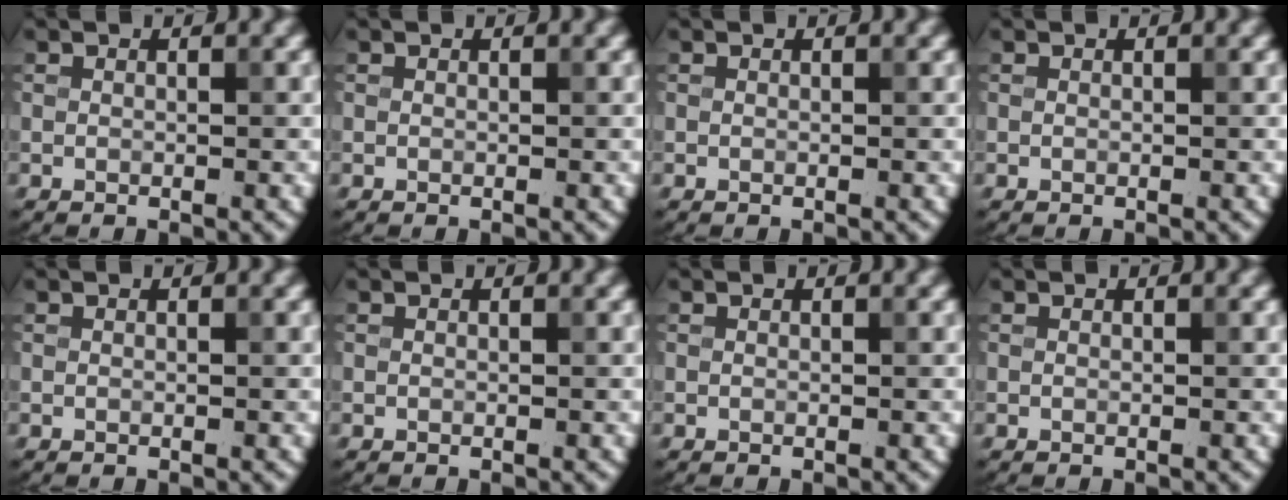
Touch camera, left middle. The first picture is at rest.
{"total": 0.0}
{"total": 0.0}
{"total": 0.0}
{"total": 0.0}
{"total": 0.0}
{"total": 0.0}
{"total": 0.0}